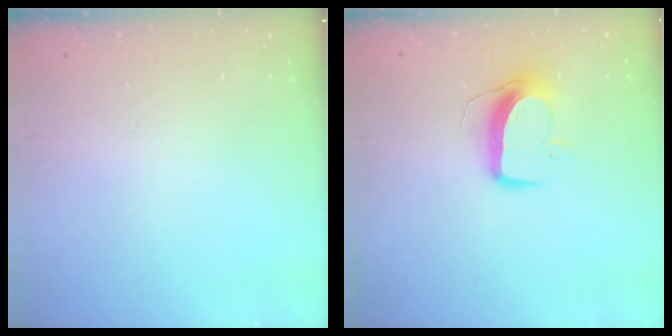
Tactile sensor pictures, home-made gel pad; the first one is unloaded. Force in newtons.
{"total": 9.8, "press": 9.7, "slide": 1.0}